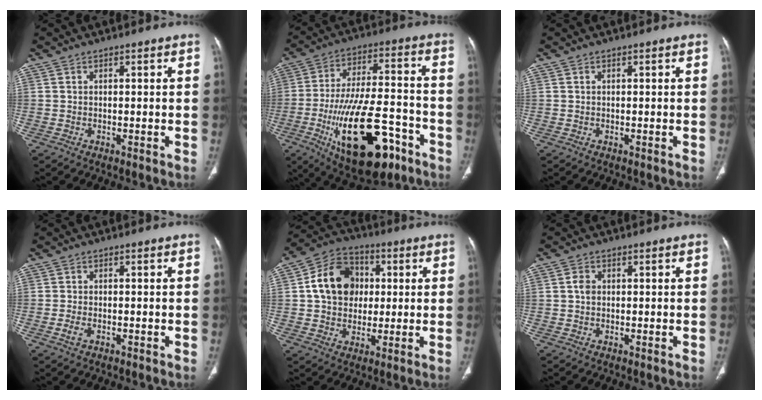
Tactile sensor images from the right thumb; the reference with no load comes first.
{"total": 24.2, "force": [-10.6, 10.5, 19.0], "torque": [-0.327, 0.041, -0.157]}
{"total": 0.0}
{"total": 2.1, "force": [-0.9, 1.2, 1.5], "torque": [-0.036, 0.002, -0.017]}
{"total": 13.3, "force": [1.7, 10.7, 7.6], "torque": [-0.103, 0.015, 0.022]}
{"total": 1.9, "force": [0.2, 1.4, 1.2], "torque": [-0.021, 0.004, 0.000]}